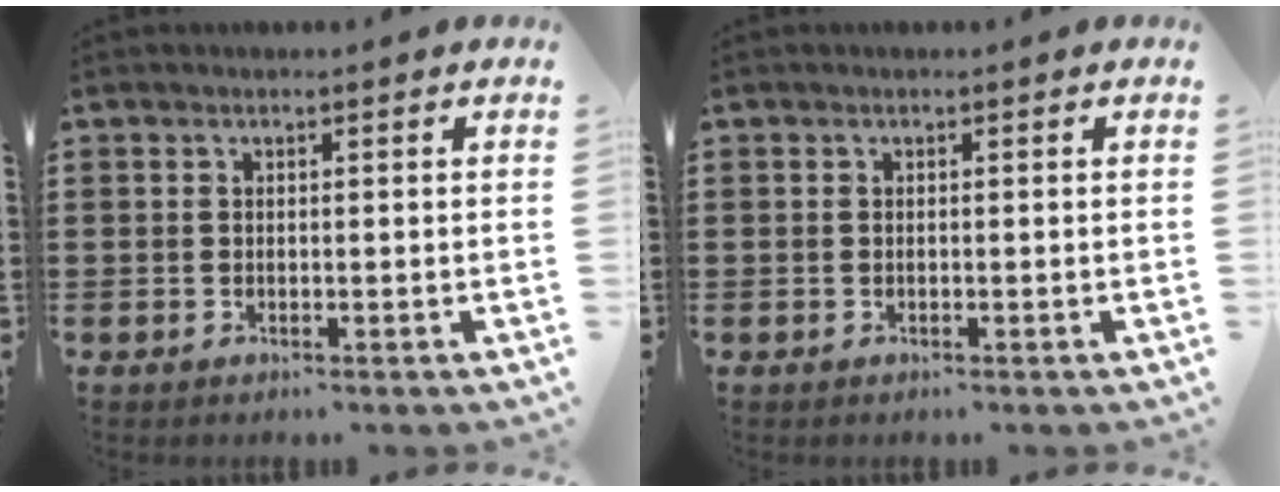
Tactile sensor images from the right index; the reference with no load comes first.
{"total": 0.0}